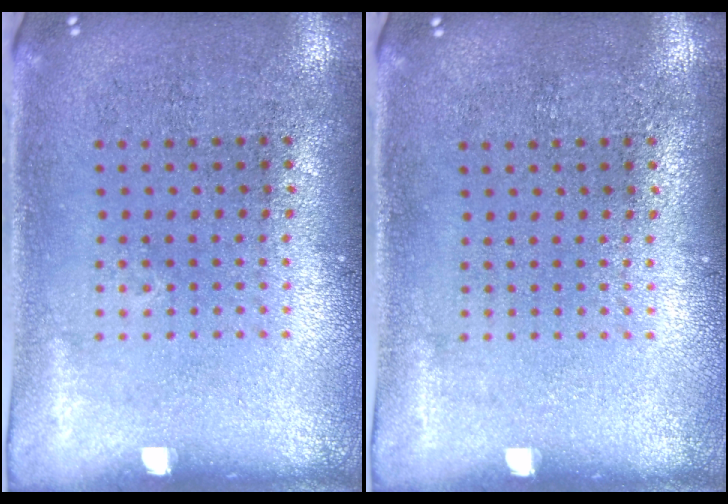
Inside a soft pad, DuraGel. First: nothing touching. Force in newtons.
{"total": 0.0}